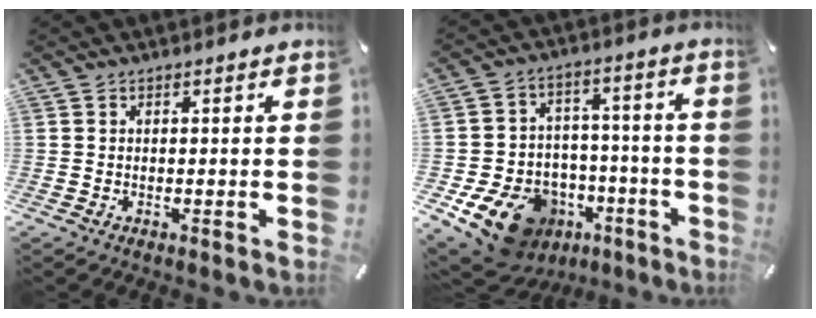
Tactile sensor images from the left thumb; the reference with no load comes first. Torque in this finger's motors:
{"motor_torque": [0.41, 0.94, 0.56, 0.49, 0.13]}